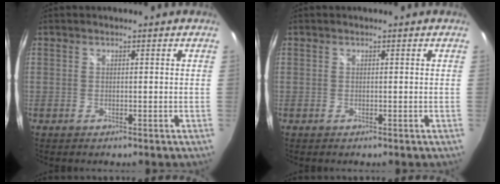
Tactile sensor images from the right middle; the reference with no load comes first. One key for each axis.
{"total": 0.0}